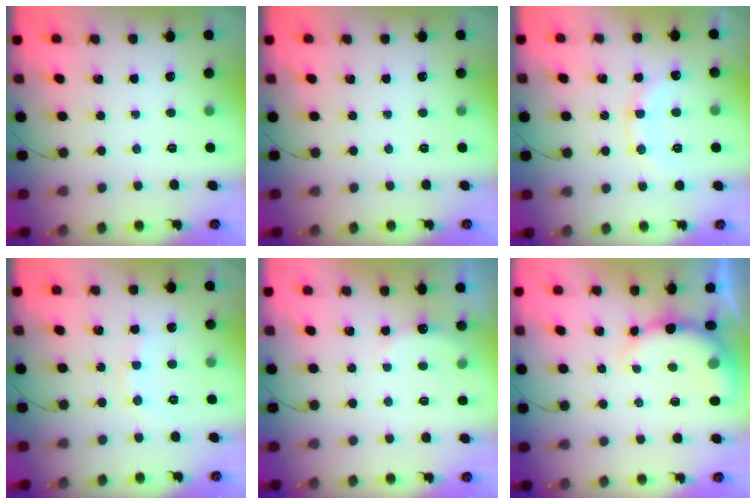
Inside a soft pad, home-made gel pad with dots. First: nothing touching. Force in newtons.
{"total": 0.0}
{"total": 12.6, "press": 12.6, "slide": 1.0}
{"total": 6.8, "press": 6.7, "slide": 1.6}
{"total": 6.0, "press": 5.9, "slide": 1.1}
{"total": 8.3, "press": 8.2, "slide": 1.4}